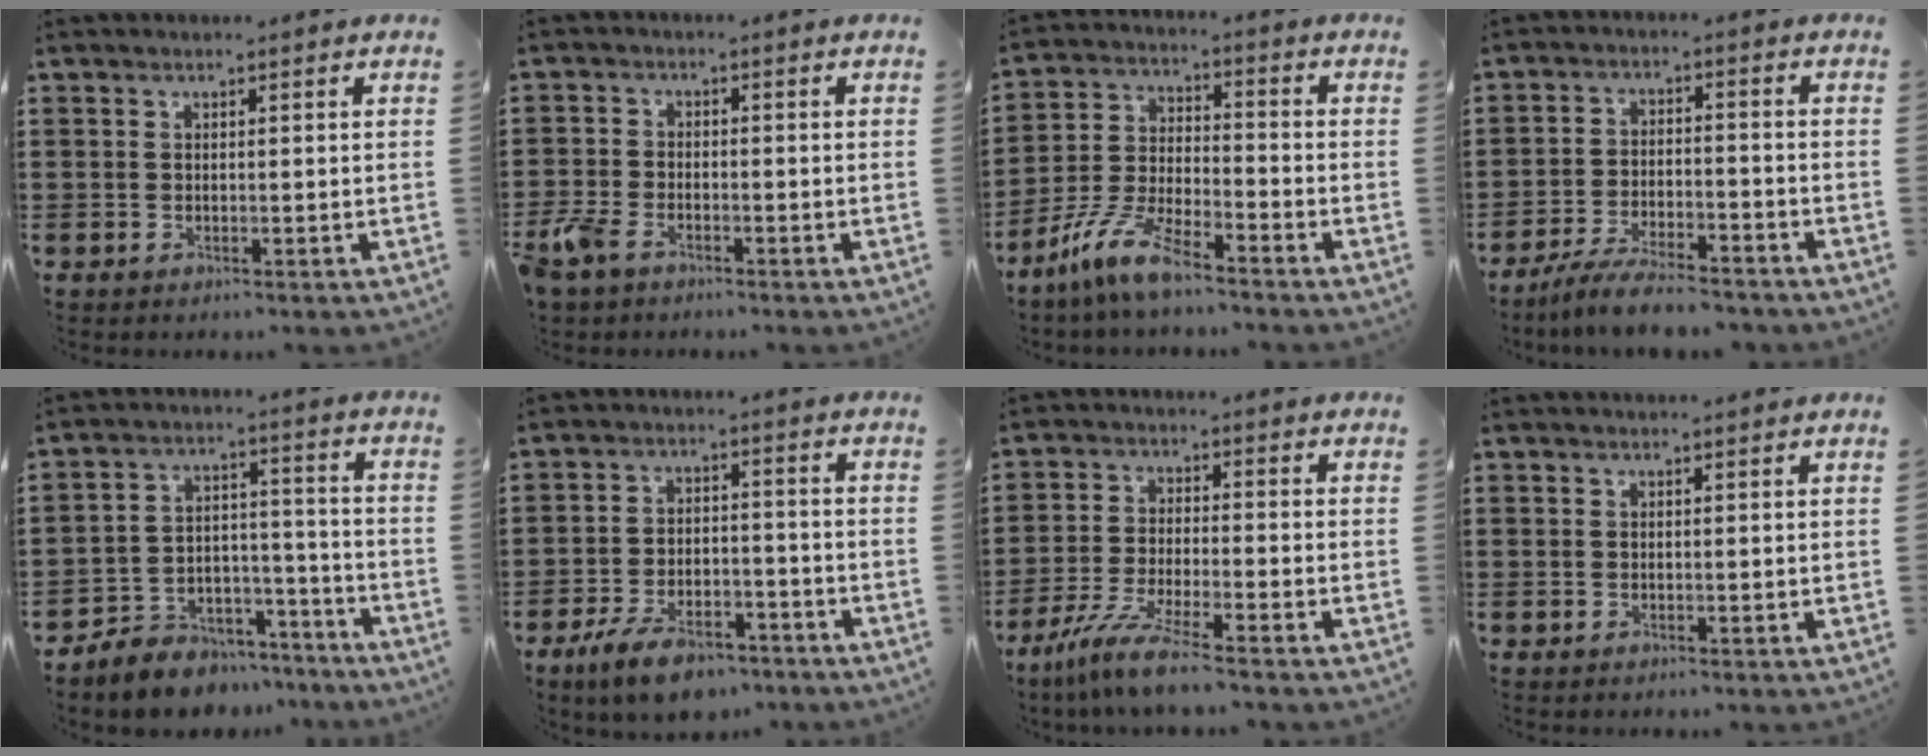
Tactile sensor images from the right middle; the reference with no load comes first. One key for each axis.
{"total": 3.9, "fx": -3.0, "fy": 1.8, "fz": 1.7, "tx": -0.064, "ty": -0.007, "tz": -0.068}
{"total": 8.7, "fx": -6.9, "fy": 1.1, "fz": 5.2, "tx": -0.128, "ty": -0.007, "tz": -0.141}
{"total": 6.0, "fx": -5.5, "fy": 0.5, "fz": 2.3, "tx": -0.057, "ty": -0.006, "tz": -0.108}
{"total": 6.1, "fx": -5.7, "fy": 2.2, "fz": 0.2, "tx": -0.011, "ty": 0.017, "tz": -0.113}
{"total": 7.0, "fx": -5.5, "fy": 2.3, "fz": 3.6, "tx": -0.074, "ty": 0.005, "tz": -0.103}
{"total": 6.8, "fx": -5.5, "fy": -0.1, "fz": 4.1, "tx": -0.099, "ty": -0.024, "tz": -0.110}
{"total": 0.7, "fx": 0.7, "fy": -0.2, "fz": 0.2, "tx": -0.004, "ty": -0.003, "tz": 0.013}